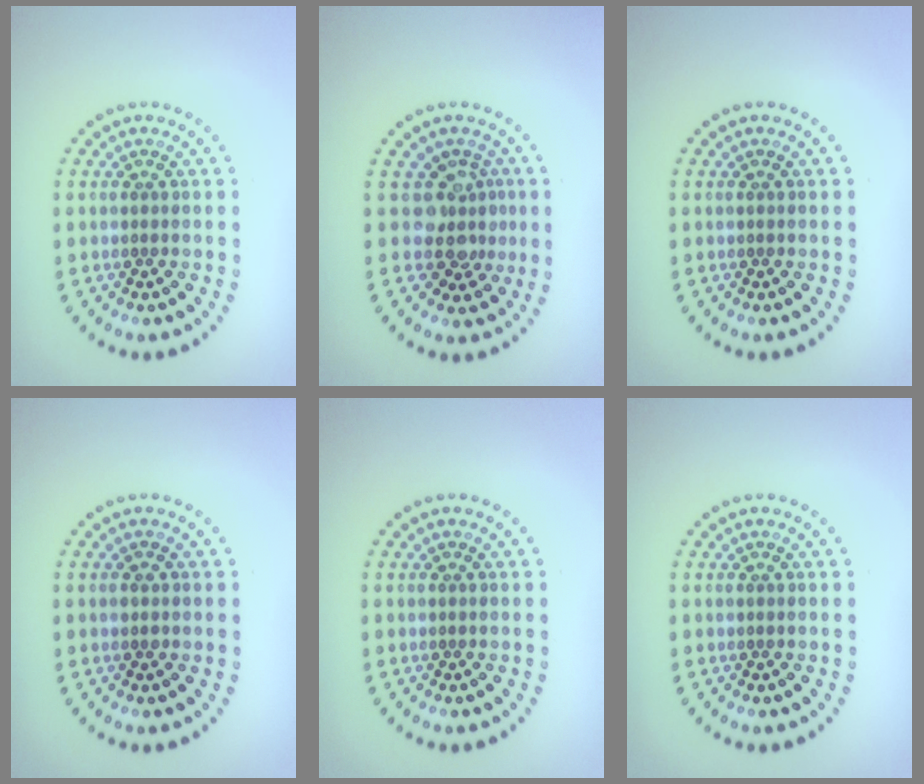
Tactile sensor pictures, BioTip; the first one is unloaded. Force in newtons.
{"total": 3.2, "press": 2.4, "slide": 2.0}
{"total": 0.0}
{"total": 1.0, "press": 1.0, "slide": 0.1}
{"total": 0.0}
{"total": 0.0}